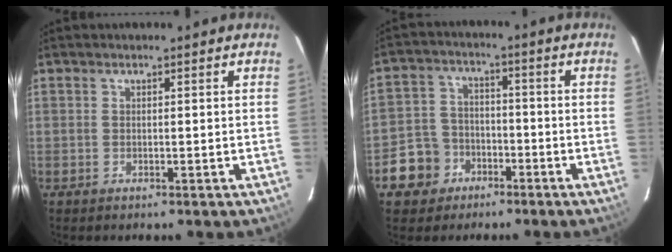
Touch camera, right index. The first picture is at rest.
{"total": 8.3, "force": [-4.1, 7.0, 1.5], "torque": [-0.061, 0.025, -0.061]}